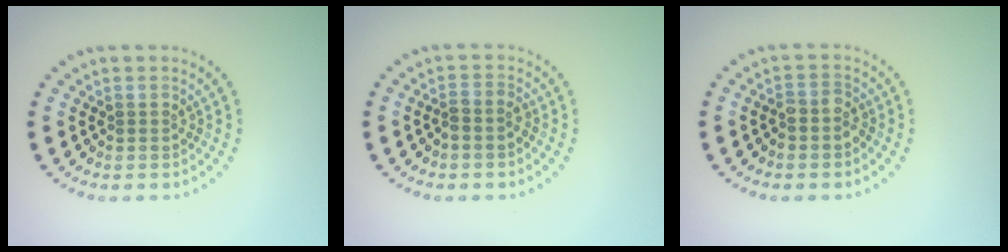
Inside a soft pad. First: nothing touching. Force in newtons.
{"total": 1.4, "press": 1.1, "slide": 0.9}
{"total": 1.7, "press": 1.4, "slide": 0.9}